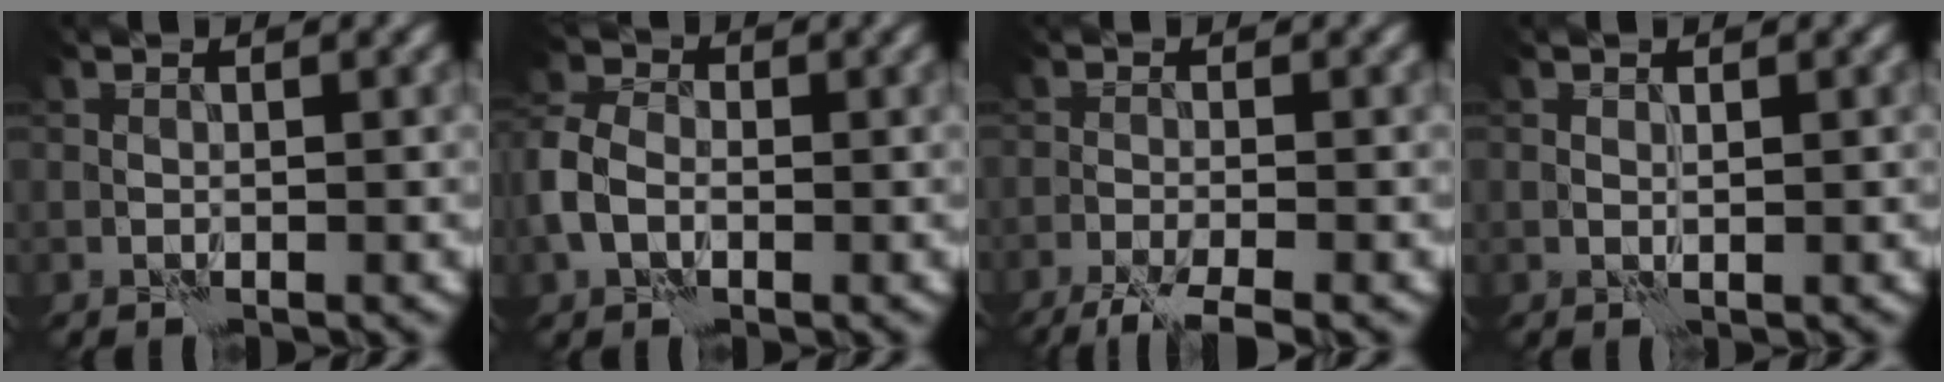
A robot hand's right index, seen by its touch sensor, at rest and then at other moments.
{"total": 4.2, "force": [-1.2, 3.0, 2.7], "torque": [-0.068, 0.002, -0.036]}
{"total": 4.7, "force": [-3.5, 0.5, 3.0], "torque": [-0.048, -0.017, -0.067]}
{"total": 0.5, "force": [0.4, 0.1, 0.2], "torque": [-0.004, -0.003, 0.008]}